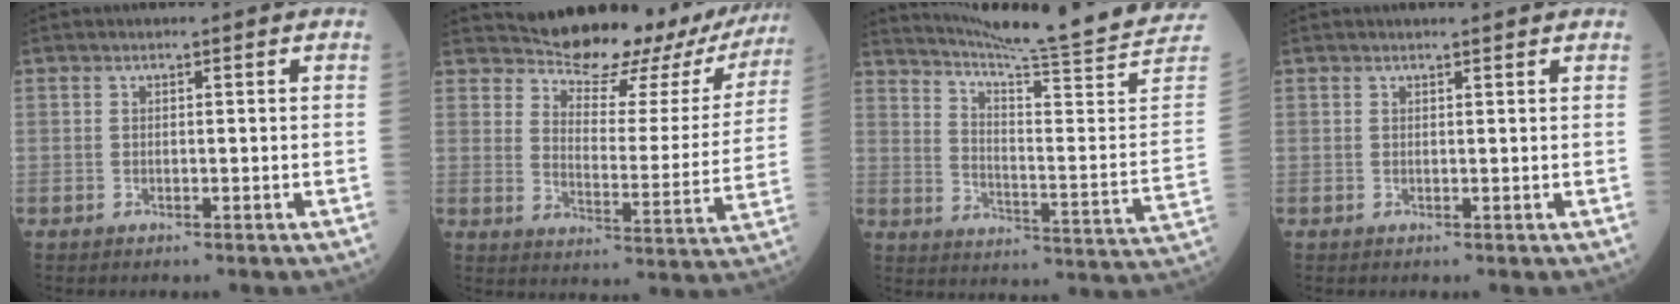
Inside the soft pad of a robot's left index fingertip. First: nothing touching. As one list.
[{"total": 19.9, "force": [18.0, 6.1, 5.8], "torque": [-0.060, -0.041, 0.208]}, {"total": 22.2, "force": [20.4, -4.2, 7.6], "torque": [-0.133, -0.129, 0.268]}, {"total": 2.7, "force": [2.5, -0.1, 0.9], "torque": [-0.012, 0.009, 0.029]}]